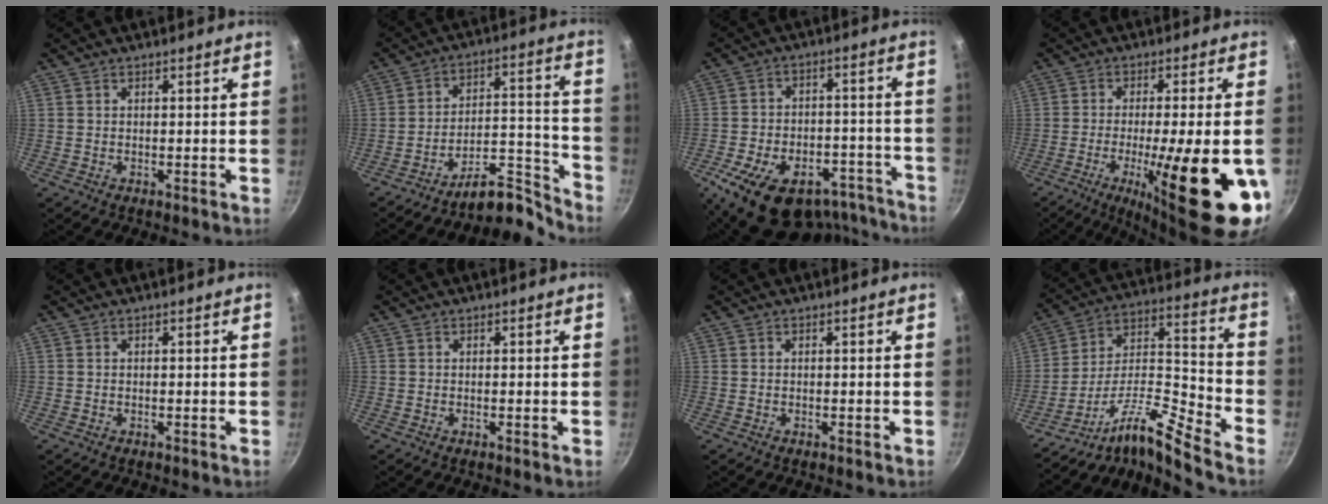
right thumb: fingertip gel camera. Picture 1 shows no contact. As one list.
[{"total": 12.0, "force": [-10.4, 3.8, 4.5], "torque": [-0.023, 0.125, -0.166]}, {"total": 25.3, "force": [-16.6, 13.5, 13.4], "torque": [-0.180, 0.071, -0.227]}, {"total": 21.4, "force": [-6.7, 4.7, 19.8], "torque": [-0.272, -0.006, -0.091]}, {"total": 0.0}, {"total": 0.0}, {"total": 0.0}, {"total": 15.1, "force": [-11.5, 1.5, 9.6], "torque": [-0.156, 0.097, -0.228]}]